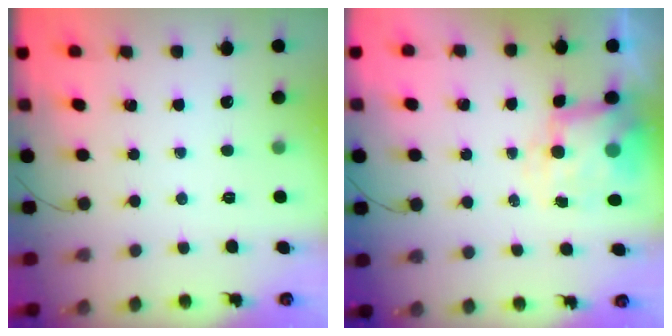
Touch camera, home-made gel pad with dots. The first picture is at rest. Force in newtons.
{"total": 7.6, "press": 7.4, "slide": 1.7}